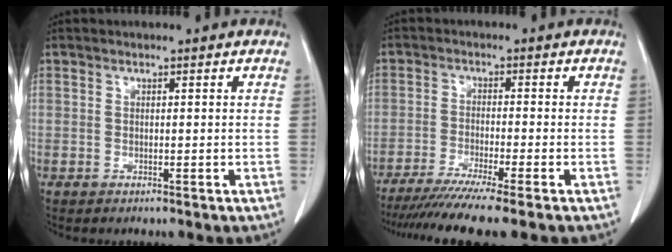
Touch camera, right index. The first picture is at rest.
{"total": 10.7, "force": [-8.8, -1.2, 5.9], "torque": [-0.075, -0.030, -0.137]}